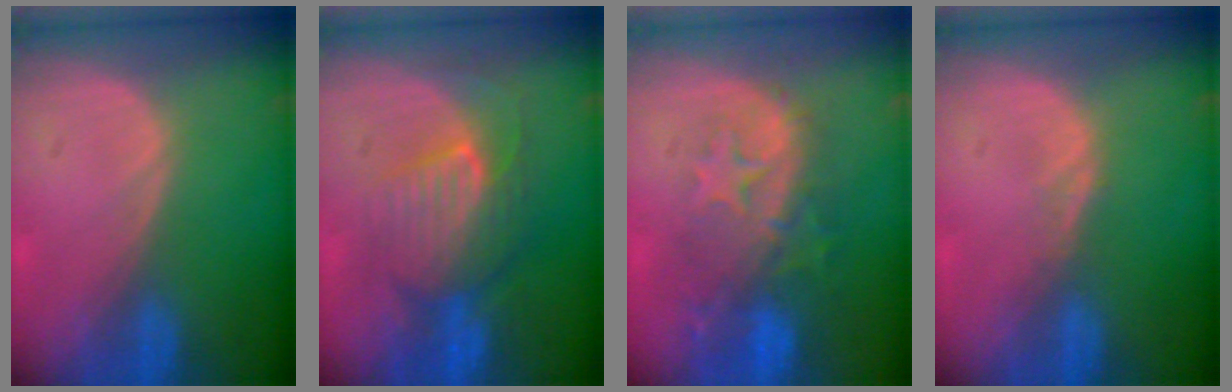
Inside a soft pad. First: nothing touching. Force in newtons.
{"total": 8.0, "press": 8.0, "slide": 0.7}
{"total": 10.0, "press": 8.9, "slide": 4.6}
{"total": 1.0, "press": 1.0, "slide": 0.1}